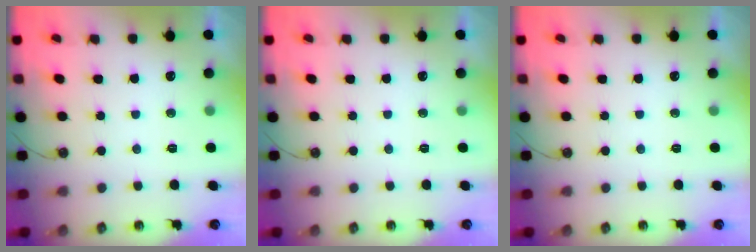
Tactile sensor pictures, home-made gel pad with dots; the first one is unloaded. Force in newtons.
{"total": 0.0}
{"total": 0.0}